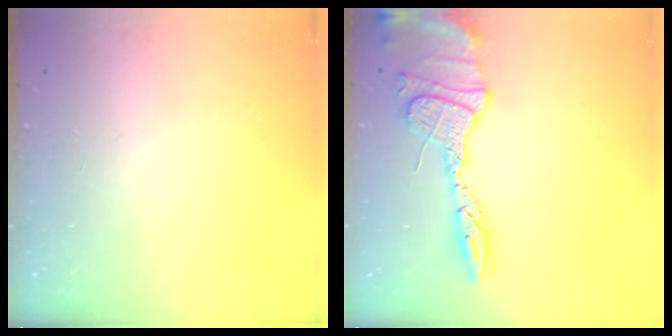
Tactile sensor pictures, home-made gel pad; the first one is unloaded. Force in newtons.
{"total": 14.8, "press": 14.8, "slide": 1.1}